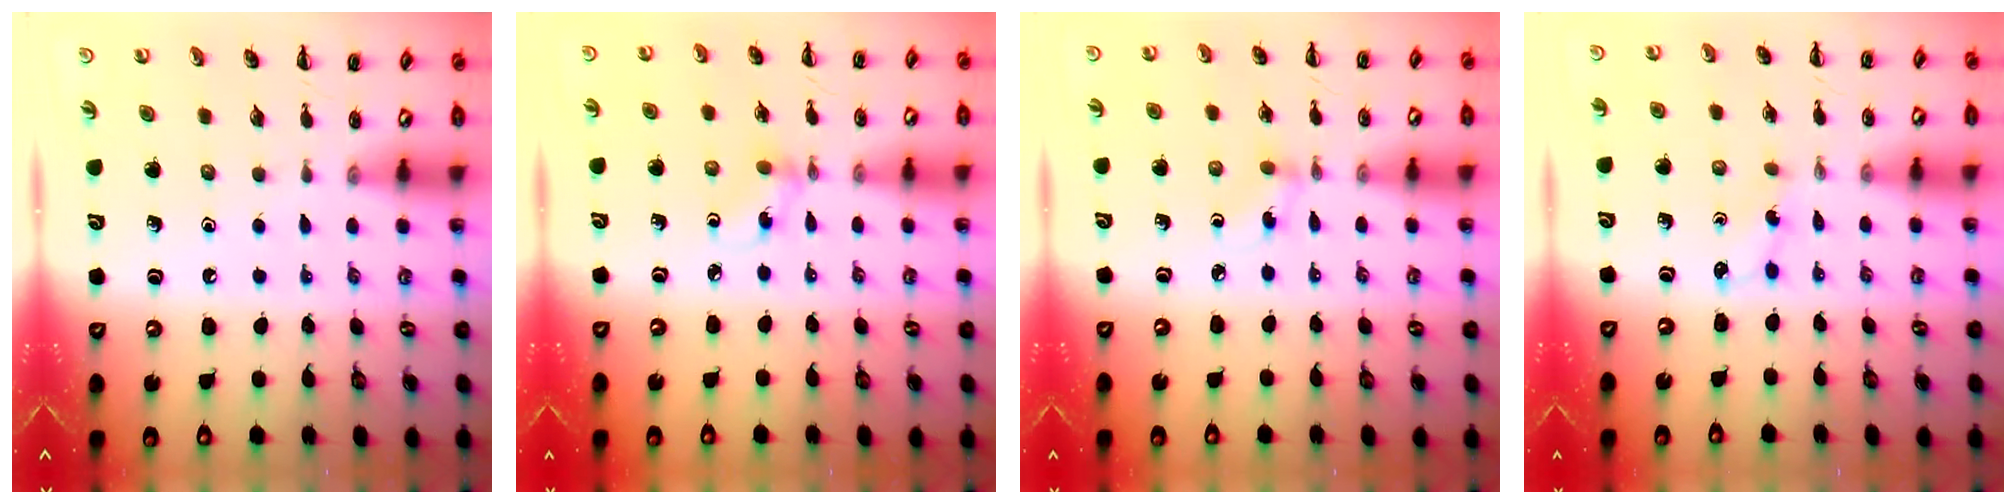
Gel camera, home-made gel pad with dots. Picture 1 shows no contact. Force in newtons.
{"total": 2.9, "press": 2.7, "slide": 0.9}
{"total": 3.3, "press": 3.1, "slide": 1.3}
{"total": 3.3, "press": 3.2, "slide": 1.1}